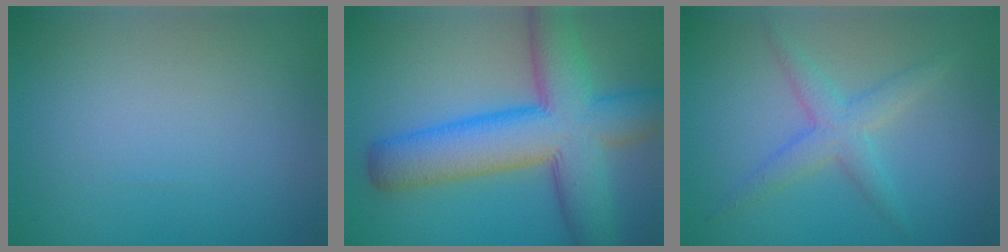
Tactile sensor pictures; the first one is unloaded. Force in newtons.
{"total": 10.9, "press": 10.8, "slide": 0.4}
{"total": 3.0, "press": 3.0, "slide": 0.1}